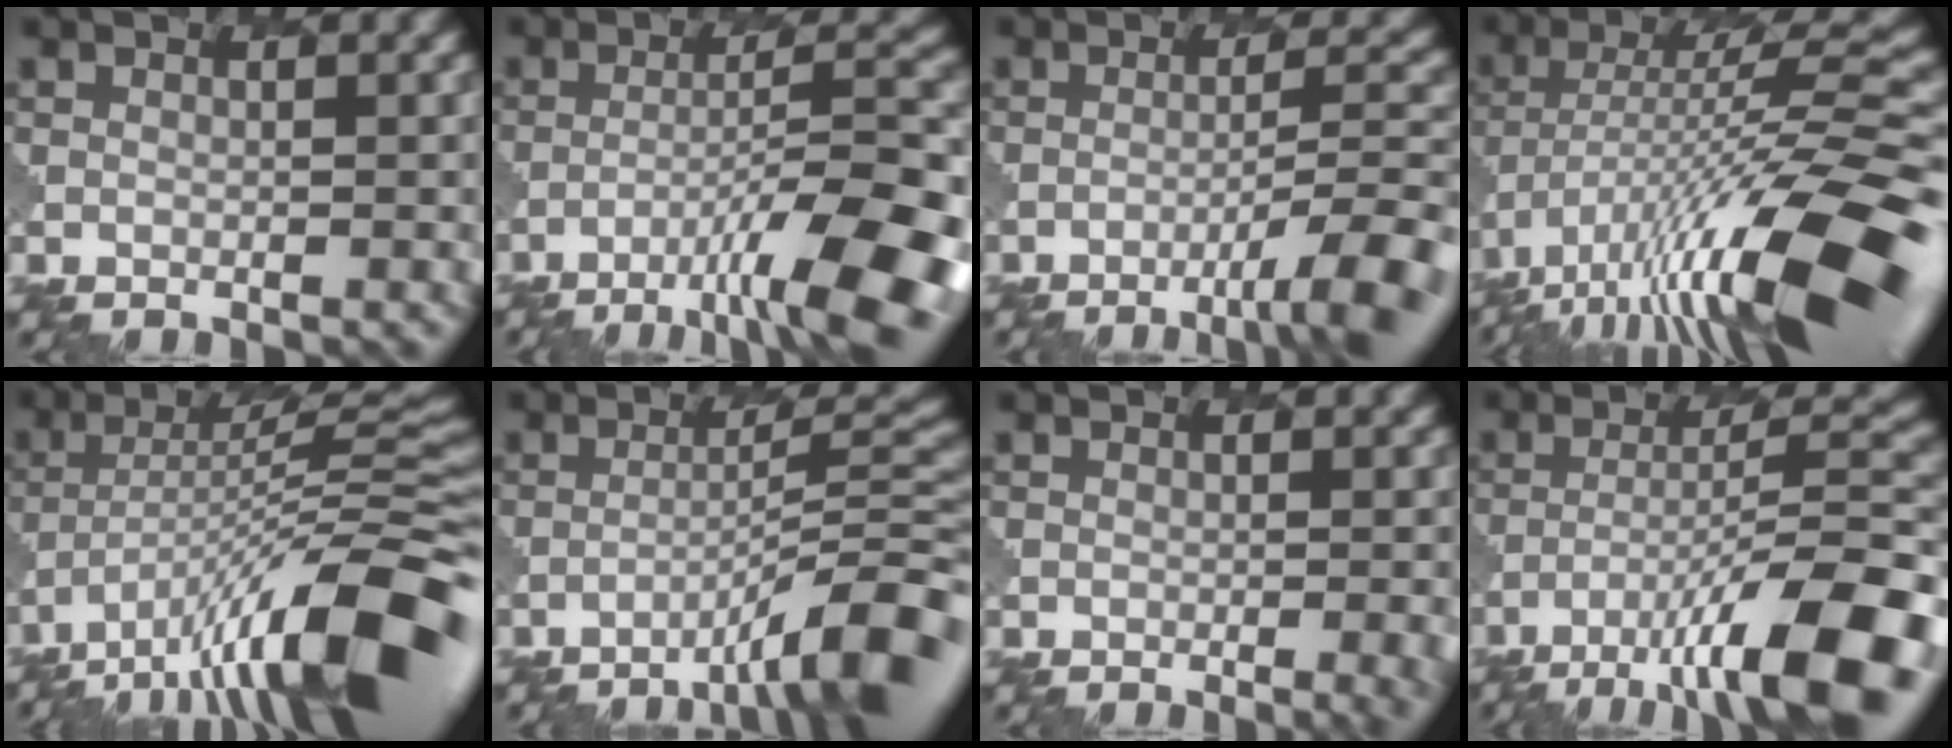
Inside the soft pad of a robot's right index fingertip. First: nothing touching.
{"total": 10.6, "force": [-6.7, 1.8, 8.1], "torque": [-0.127, 0.015, -0.110]}
{"total": 7.5, "force": [-4.8, 1.3, 5.5], "torque": [-0.072, 0.012, -0.069]}
{"total": 14.0, "force": [-6.4, 3.7, 11.8], "torque": [-0.211, 0.016, -0.108]}
{"total": 13.0, "force": [-7.8, 3.3, 9.9], "torque": [-0.166, 0.011, -0.134]}
{"total": 8.0, "force": [-5.1, 0.8, 6.1], "torque": [-0.086, 0.021, -0.086]}
{"total": 3.2, "force": [-1.1, 1.3, 2.7], "torque": [-0.011, 0.009, -0.011]}
{"total": 12.3, "force": [-7.5, 2.8, 9.3], "torque": [-0.153, 0.007, -0.125]}